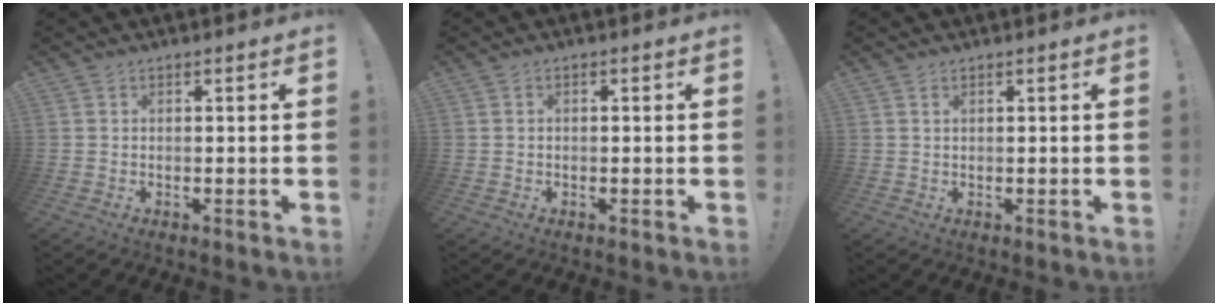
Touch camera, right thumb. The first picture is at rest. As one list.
[{"total": 0.6, "force": [-0.3, 0.4, 0.3], "torque": [-0.006, 0.001, -0.005]}, {"total": 0.7, "force": [0.4, 0.3, 0.5], "torque": [-0.005, 0.000, 0.007]}]